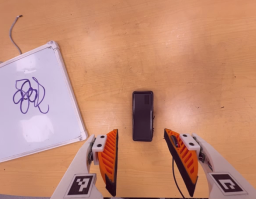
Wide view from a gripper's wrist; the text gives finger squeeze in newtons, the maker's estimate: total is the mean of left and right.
{"total": 0.0}